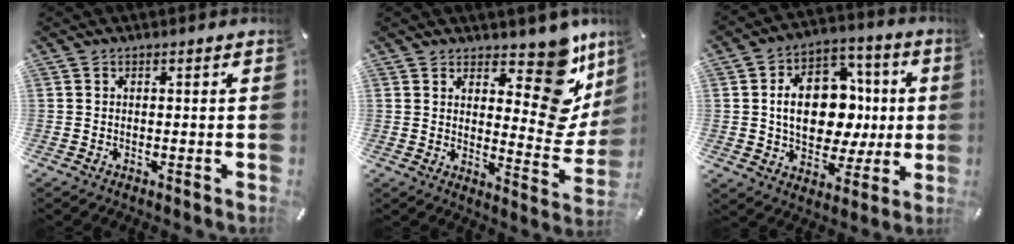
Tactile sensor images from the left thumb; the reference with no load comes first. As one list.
[{"total": 15.8, "force": [9.1, 8.1, 10.1], "torque": [-0.103, -0.092, 0.155]}, {"total": 16.9, "force": [0.2, 12.5, 11.4], "torque": [-0.197, 0.003, 0.009]}]